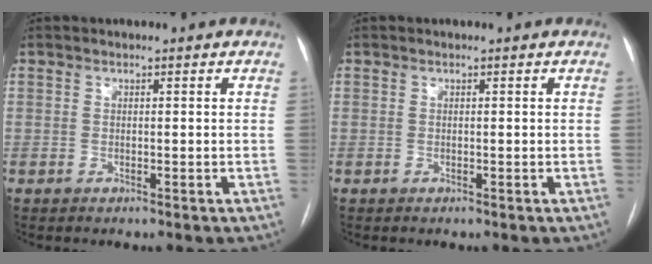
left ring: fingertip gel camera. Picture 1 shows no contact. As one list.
[{"total": 0.0}]